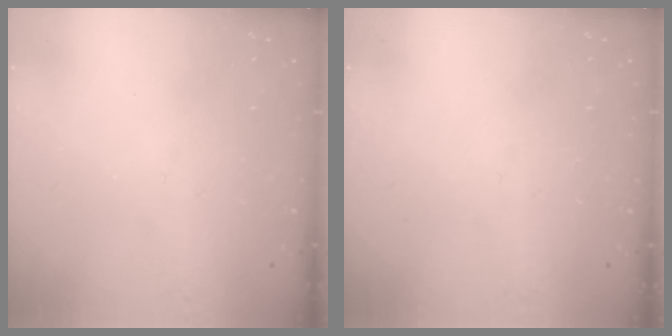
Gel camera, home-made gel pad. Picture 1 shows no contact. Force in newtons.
{"total": 0.0}